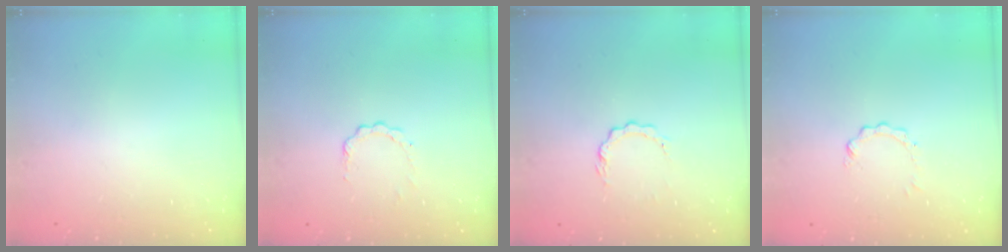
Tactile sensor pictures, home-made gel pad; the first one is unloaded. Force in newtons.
{"total": 2.5, "press": 2.5, "slide": 0.3}
{"total": 4.1, "press": 4.0, "slide": 0.4}
{"total": 0.7, "press": 0.7, "slide": 0.1}